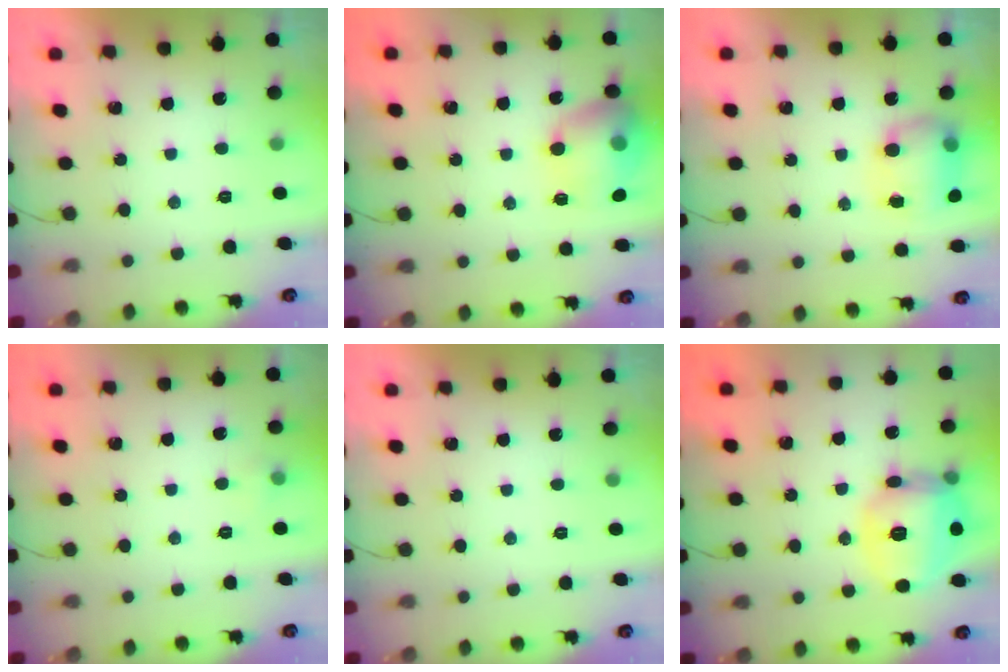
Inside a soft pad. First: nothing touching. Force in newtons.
{"total": 15.4, "press": 15.3, "slide": 1.5}
{"total": 8.3, "press": 8.0, "slide": 2.0}
{"total": 6.1, "press": 2.8, "slide": 5.5}
{"total": 0.0}
{"total": 17.7, "press": 17.6, "slide": 1.4}